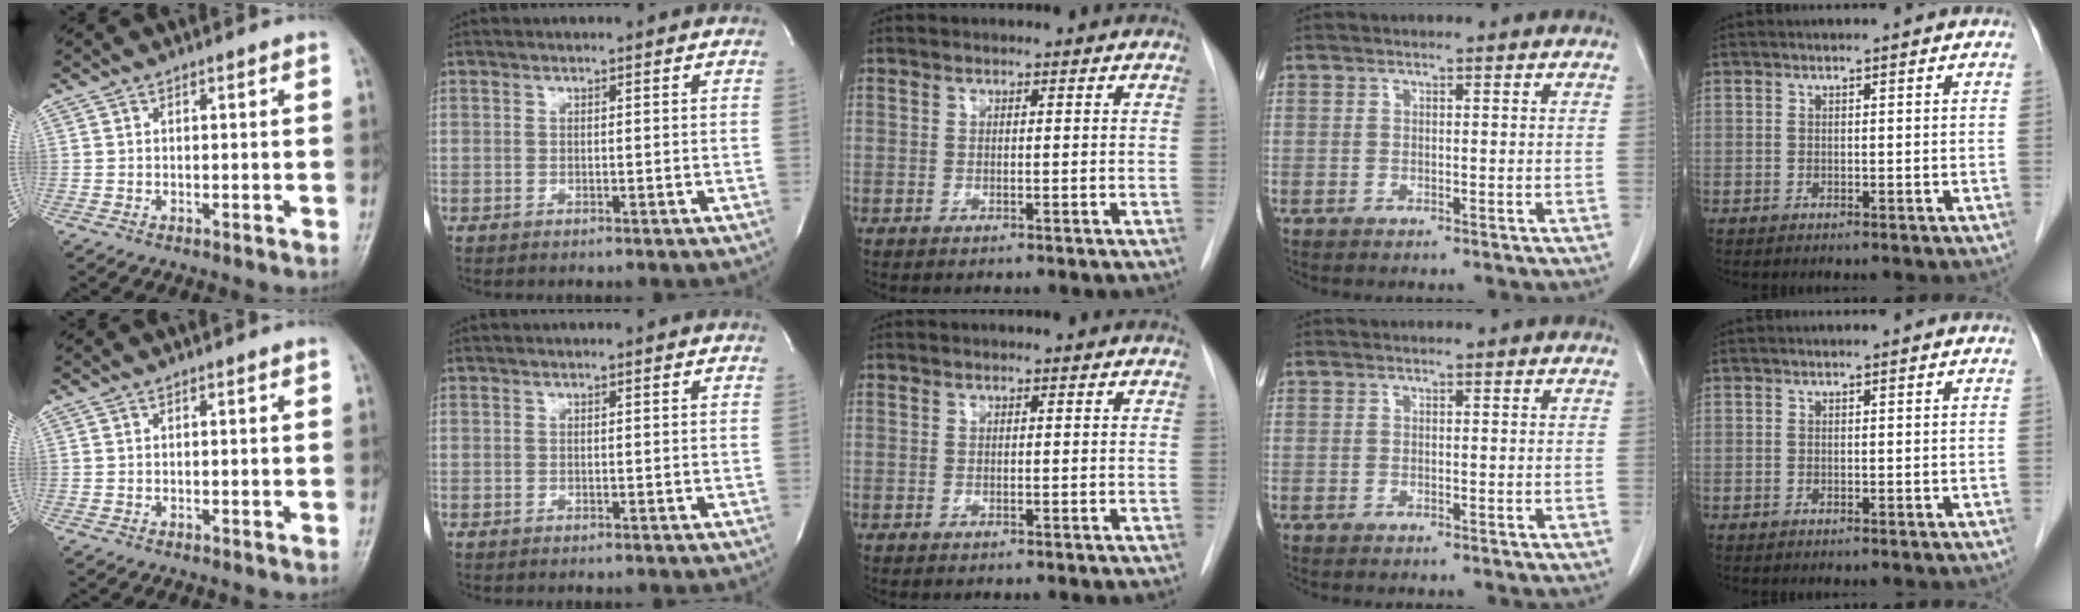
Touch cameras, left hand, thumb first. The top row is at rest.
{}